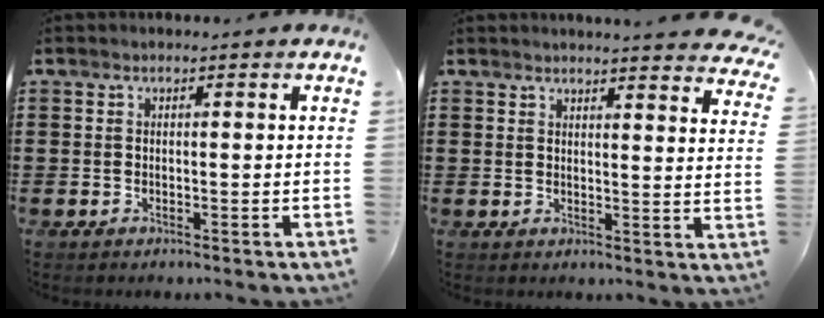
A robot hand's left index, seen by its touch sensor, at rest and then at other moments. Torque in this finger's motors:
{"motor_torque": [2.14, 0.00, 0.55, 0.07]}